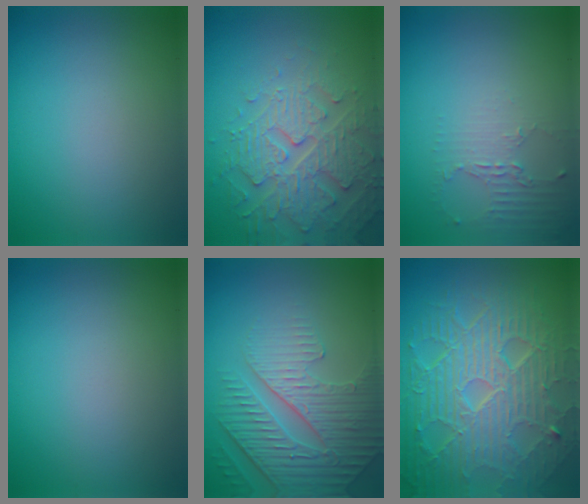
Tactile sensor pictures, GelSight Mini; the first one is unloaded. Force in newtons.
{"total": 4.7, "press": 4.3, "slide": 1.9}
{"total": 2.2, "press": 1.6, "slide": 1.5}
{"total": 0.0}
{"total": 4.6, "press": 4.3, "slide": 1.6}
{"total": 10.5, "press": 6.7, "slide": 8.1}